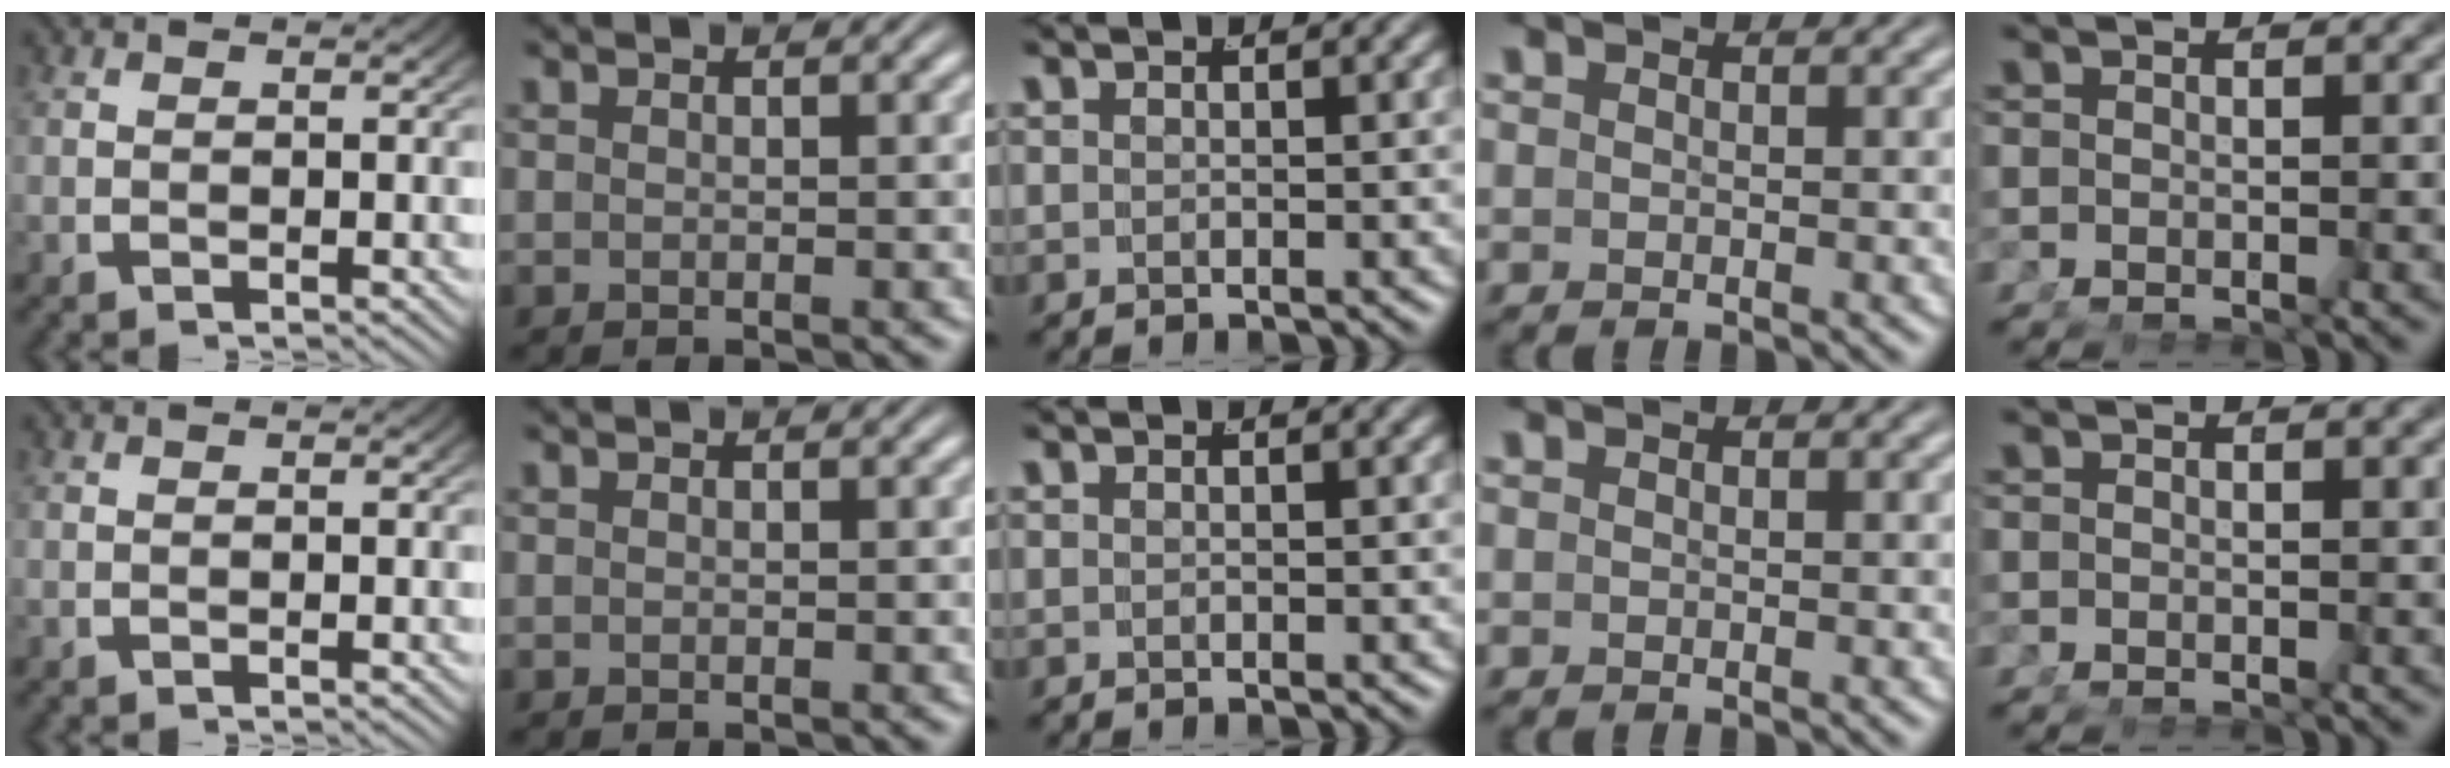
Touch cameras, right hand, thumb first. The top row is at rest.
{}